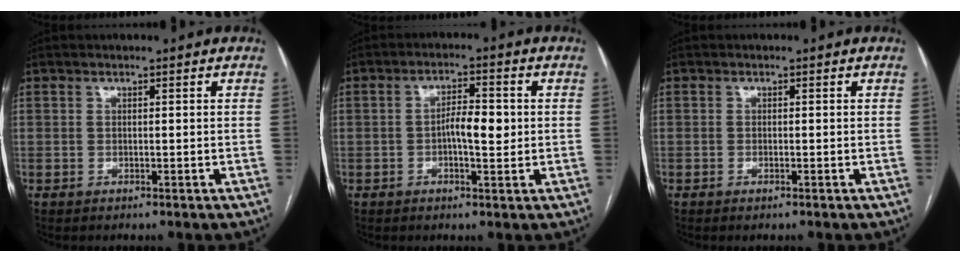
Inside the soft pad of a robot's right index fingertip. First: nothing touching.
{"total": 4.9, "force": [-0.3, 1.5, 4.6], "torque": [-0.080, 0.008, -0.005]}
{"total": 0.6, "force": [-0.4, 0.0, 0.5], "torque": [-0.009, -0.001, -0.006]}